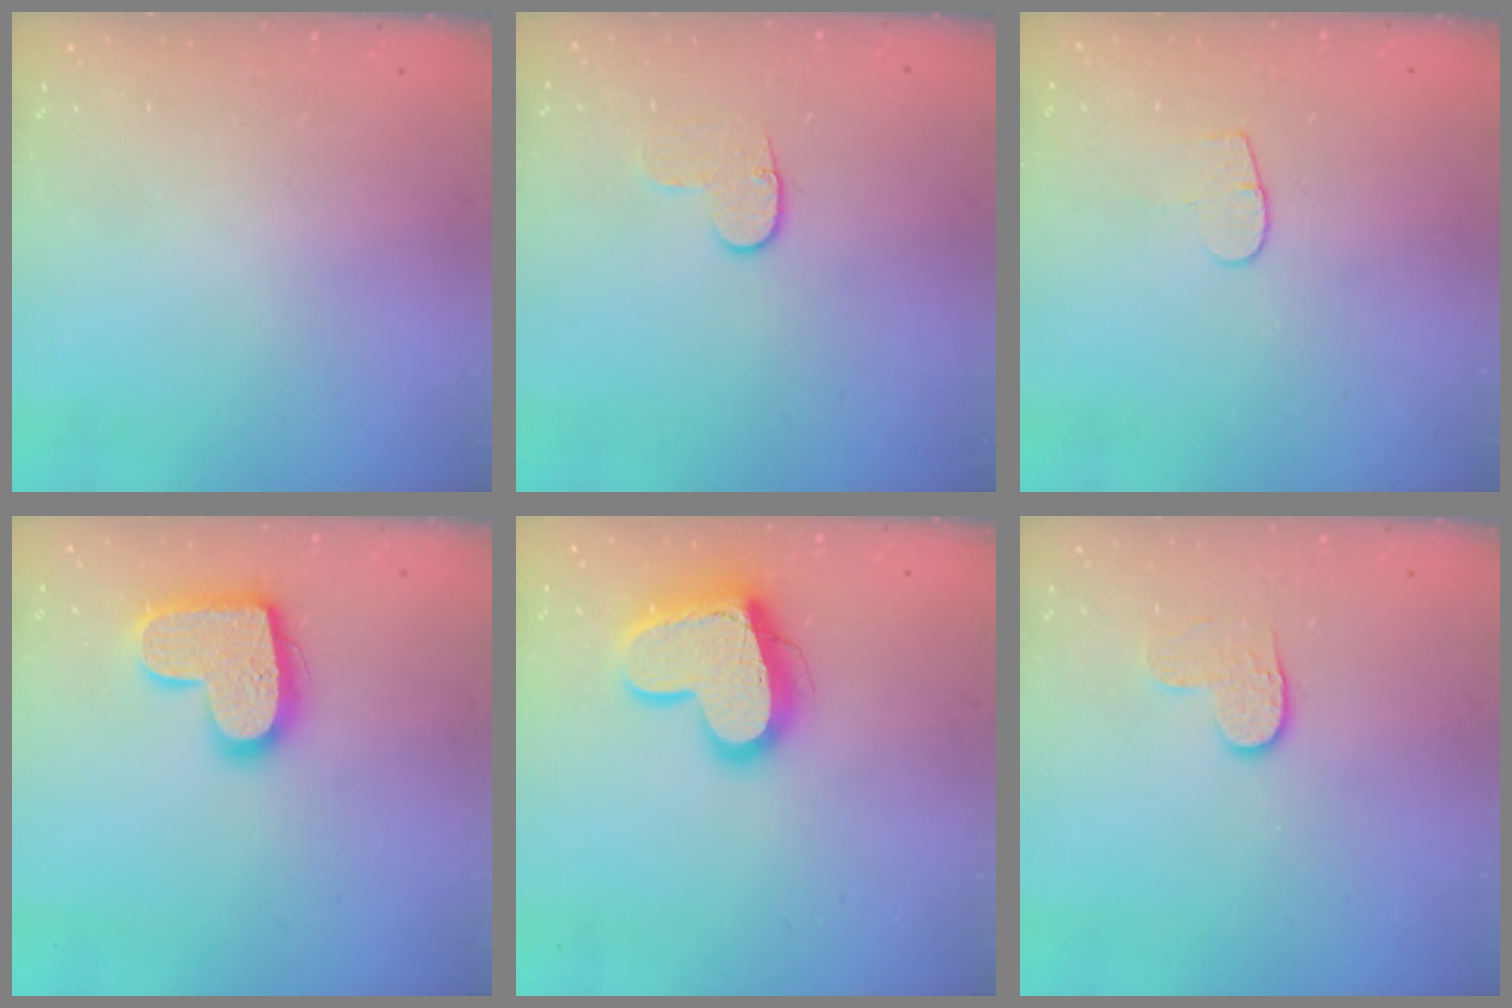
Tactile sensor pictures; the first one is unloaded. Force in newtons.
{"total": 5.7, "press": 5.6, "slide": 0.6}
{"total": 4.4, "press": 4.4, "slide": 0.3}
{"total": 15.6, "press": 15.6, "slide": 0.8}
{"total": 16.5, "press": 16.4, "slide": 1.5}
{"total": 4.0, "press": 4.0, "slide": 0.4}